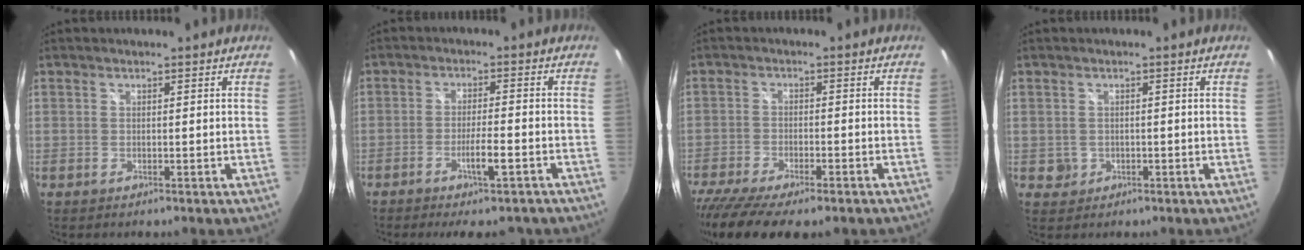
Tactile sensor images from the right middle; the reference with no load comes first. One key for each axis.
{"total": 6.5, "fx": -4.5, "fy": 0.8, "fz": 4.6, "tx": -0.085, "ty": -0.009, "tz": -0.070}
{"total": 12.9, "fx": -10.0, "fy": 3.3, "fz": 7.6, "tx": -0.168, "ty": -0.055, "tz": -0.163}
{"total": 2.0, "fx": -0.2, "fy": 2.0, "fz": 0.3, "tx": -0.003, "ty": -0.001, "tz": 0.000}